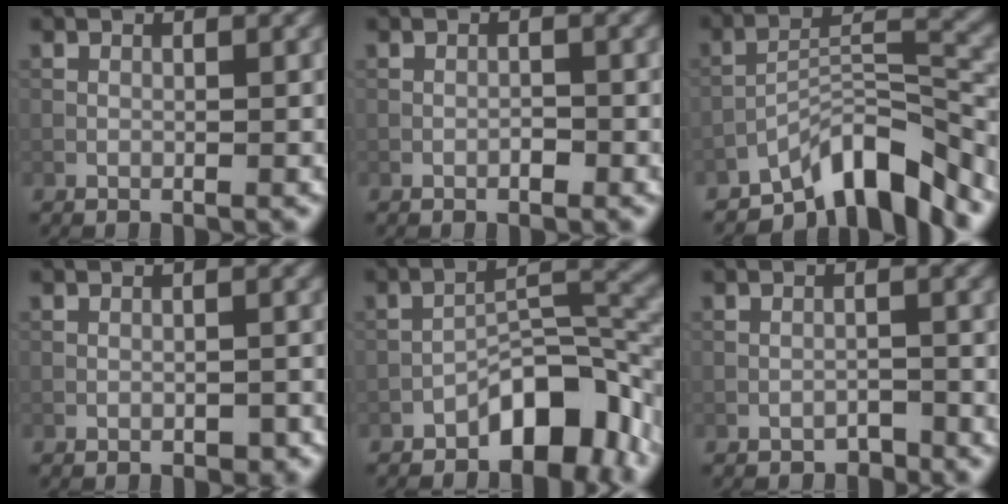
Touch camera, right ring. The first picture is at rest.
{"total": 0.7, "force": [-0.4, 0.3, 0.5], "torque": [-0.007, 0.002, -0.007]}
{"total": 8.6, "force": [-6.6, 2.3, 5.0], "torque": [-0.070, 0.008, -0.121]}
{"total": 0.9, "force": [-0.6, 0.5, 0.6], "torque": [-0.008, 0.001, -0.008]}
{"total": 7.2, "force": [-4.3, 2.8, 4.9], "torque": [-0.060, 0.022, -0.071]}
{"total": 1.1, "force": [-1.0, 0.4, 0.1], "torque": [0.001, 0.005, -0.018]}